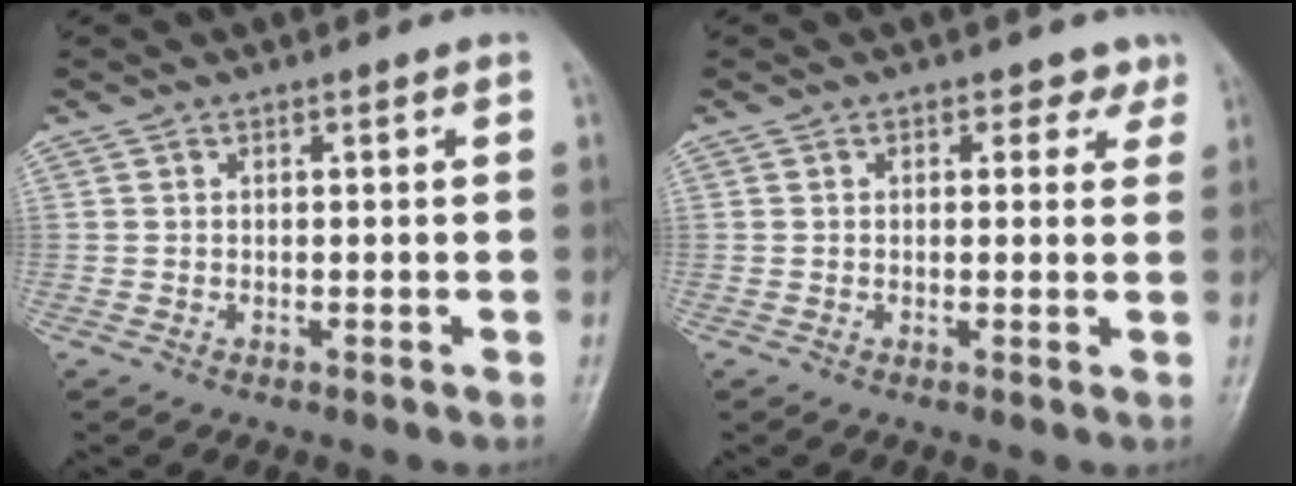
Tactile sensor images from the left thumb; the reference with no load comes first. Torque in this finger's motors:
{"motor_torque": [-0.14, -0.08, -0.25, 0.14, 0.04]}